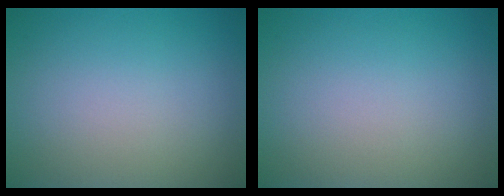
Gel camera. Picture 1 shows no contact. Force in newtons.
{"total": 0.0}